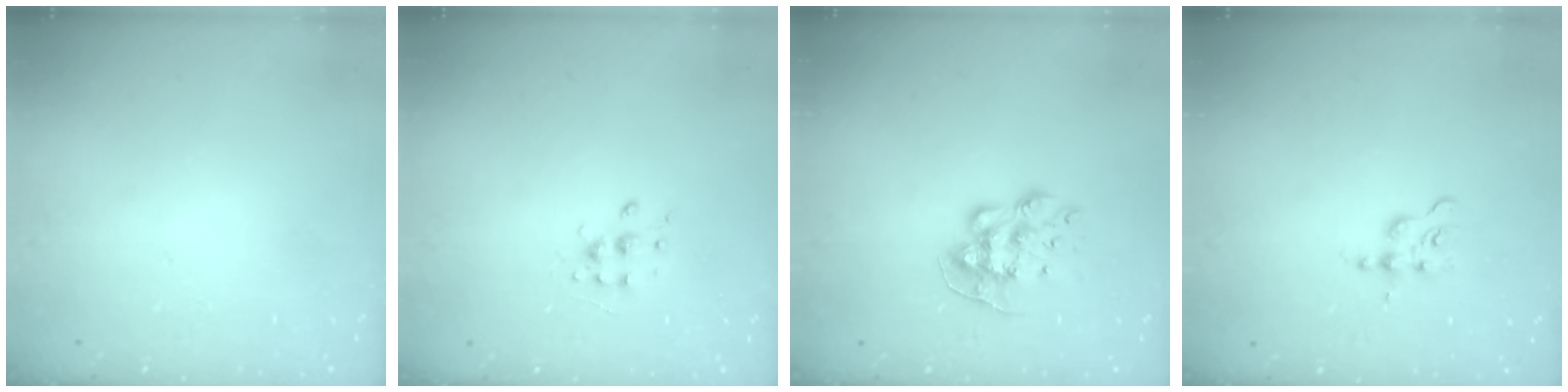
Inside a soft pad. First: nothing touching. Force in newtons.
{"total": 5.5, "press": 5.5, "slide": 0.4}
{"total": 9.4, "press": 9.4, "slide": 0.2}
{"total": 3.6, "press": 3.6, "slide": 0.5}